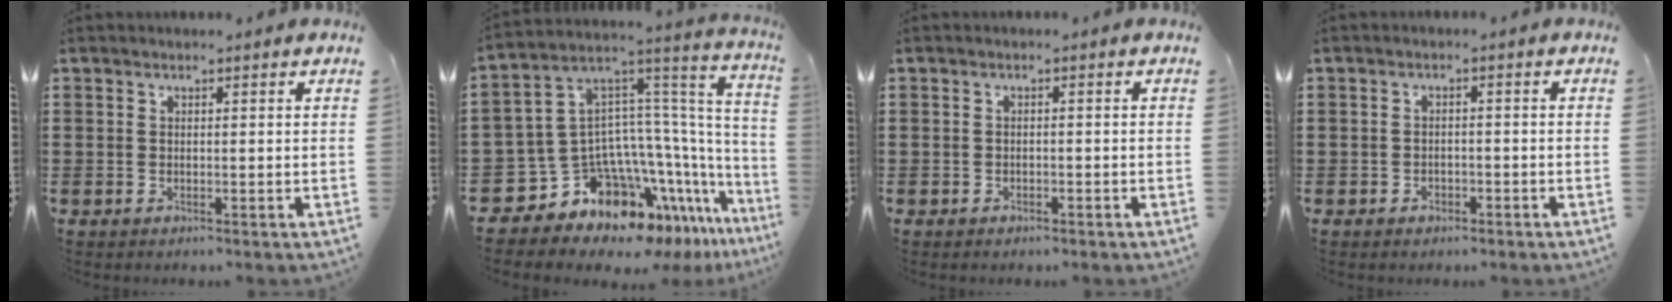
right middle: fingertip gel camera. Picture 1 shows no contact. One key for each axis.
{"total": 11.0, "fx": -7.6, "fy": 6.7, "fz": 4.5, "tx": -0.139, "ty": -0.035, "tz": -0.134}
{"total": 0.8, "fx": -0.7, "fy": 0.4, "fz": 0.1, "tx": -0.006, "ty": -0.001, "tz": -0.015}
{"total": 1.3, "fx": -1.0, "fy": 0.8, "fz": 0.3, "tx": -0.011, "ty": -0.001, "tz": -0.023}